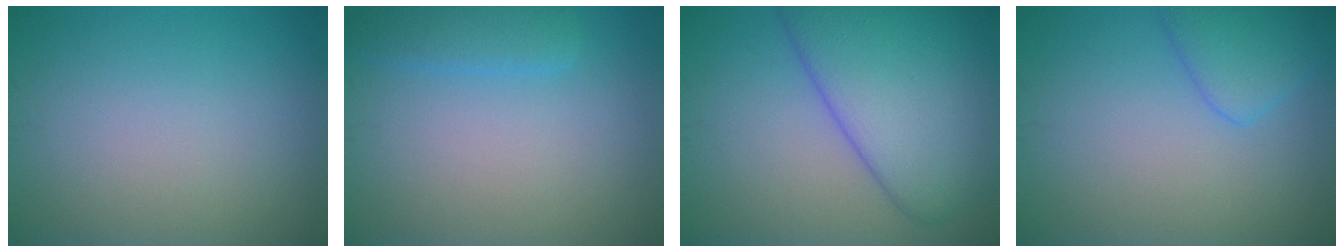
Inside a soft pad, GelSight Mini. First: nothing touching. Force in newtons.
{"total": 2.2, "press": 2.2, "slide": 0.1}
{"total": 10.4, "press": 10.4, "slide": 0.2}
{"total": 2.9, "press": 2.9, "slide": 0.2}